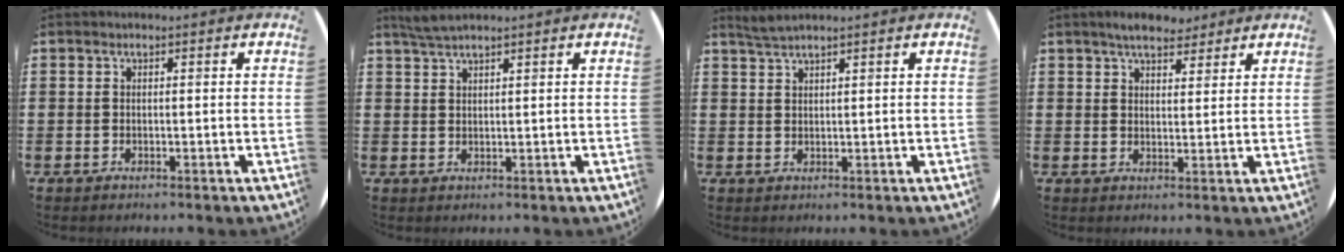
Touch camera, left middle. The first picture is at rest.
{"total": 2.2, "force": [2.0, 0.1, 0.9], "torque": [-0.020, 0.002, 0.037]}
{"total": 1.8, "force": [1.7, -0.1, 0.6], "torque": [-0.013, 0.001, 0.031]}
{"total": 4.6, "force": [4.0, 1.5, 1.5], "torque": [-0.030, -0.006, 0.072]}